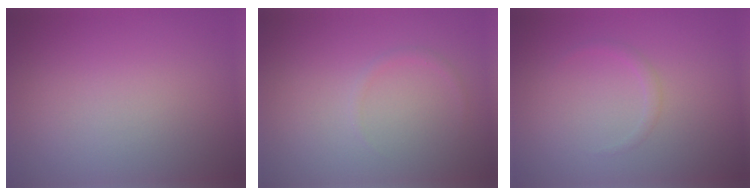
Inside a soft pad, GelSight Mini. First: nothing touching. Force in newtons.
{"total": 0.7, "press": 0.7, "slide": 0.1}
{"total": 0.8, "press": 0.8, "slide": 0.1}